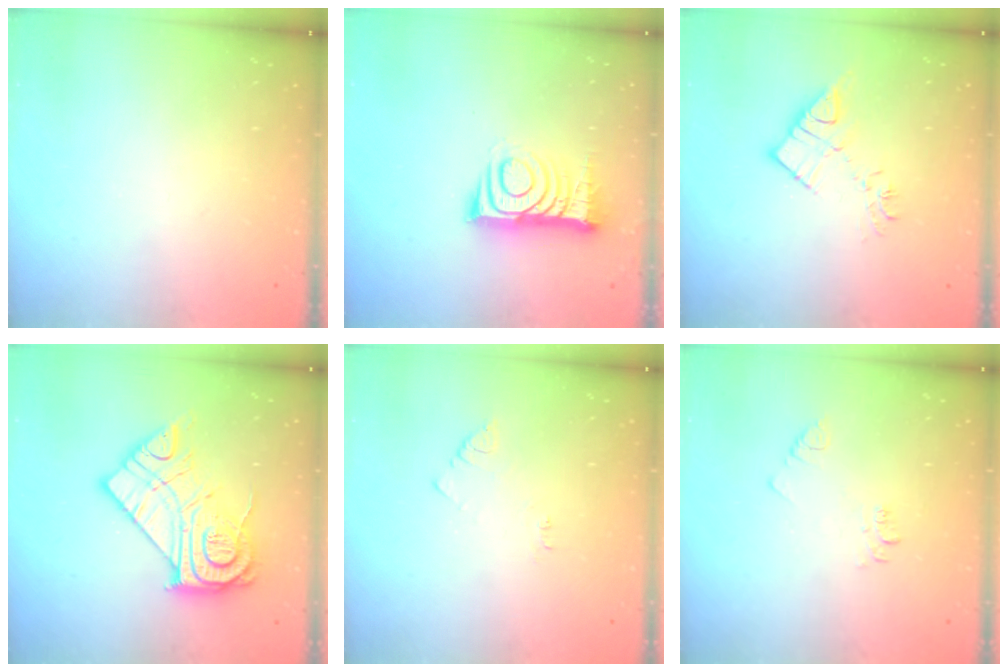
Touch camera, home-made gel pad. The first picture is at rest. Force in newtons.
{"total": 11.2, "press": 11.2, "slide": 1.0}
{"total": 10.8, "press": 10.8, "slide": 0.5}
{"total": 19.4, "press": 19.4, "slide": 1.6}
{"total": 2.9, "press": 2.9, "slide": 0.4}
{"total": 3.6, "press": 3.6, "slide": 0.5}